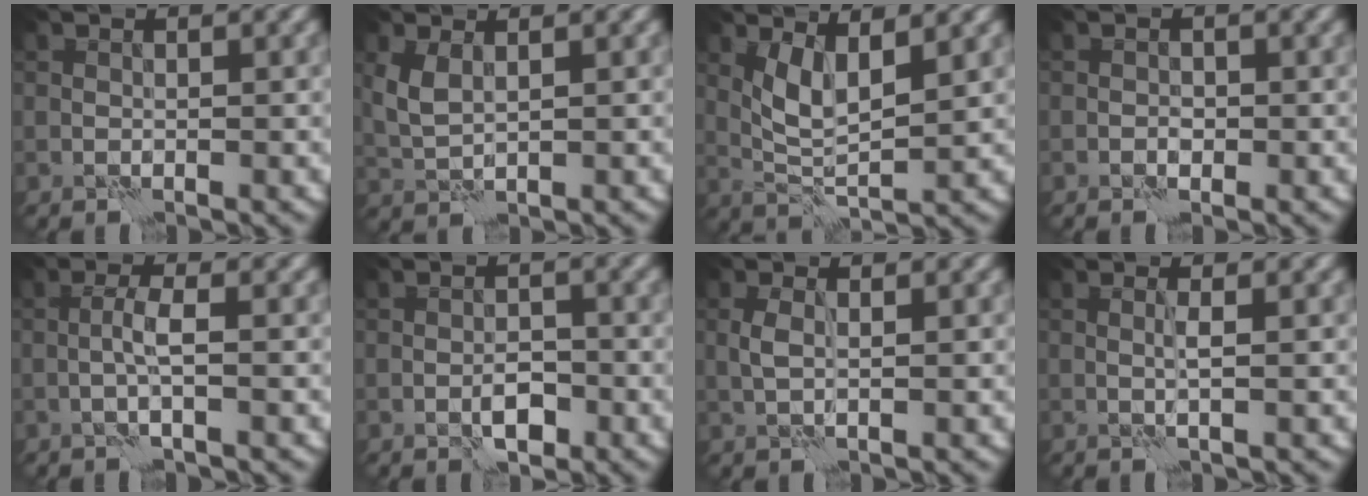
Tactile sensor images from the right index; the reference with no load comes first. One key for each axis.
{"total": 2.1, "fx": 0.9, "fy": 0.9, "fz": 1.7, "tx": -0.049, "ty": 0.003, "tz": 0.023}
{"total": 3.7, "fx": 1.7, "fy": 1.1, "fz": 3.1, "tx": -0.070, "ty": -0.006, "tz": 0.038}
{"total": 0.8, "fx": -0.4, "fy": 0.4, "fz": 0.5, "tx": -0.005, "ty": 0.005, "tz": -0.009}
{"total": 1.8, "fx": -0.5, "fy": -0.2, "fz": 1.7, "tx": -0.036, "ty": 0.009, "tz": -0.013}
{"total": 2.2, "fx": -1.2, "fy": 0.9, "fz": 1.6, "tx": -0.025, "ty": 0.004, "tz": -0.021}
{"total": 0.8, "fx": 0.3, "fy": 0.1, "fz": 0.8, "tx": -0.024, "ty": 0.003, "tz": 0.005}
{"total": 0.9, "fx": 0.1, "fy": -0.4, "fz": 0.8, "tx": -0.020, "ty": 0.002, "tz": 0.001}